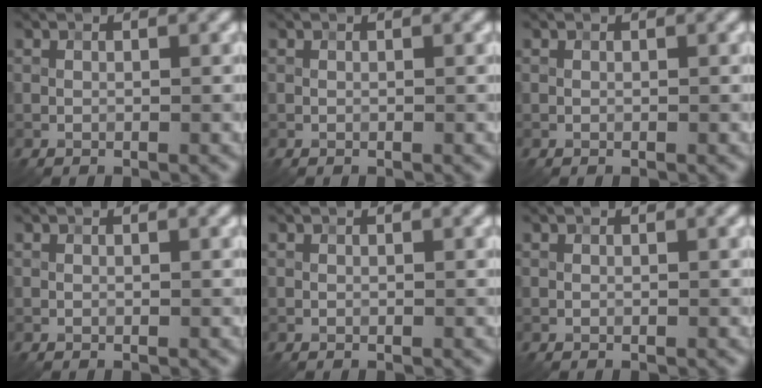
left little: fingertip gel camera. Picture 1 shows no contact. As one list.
[{"total": 0.0}, {"total": 0.0}, {"total": 0.0}, {"total": 0.0}, {"total": 0.0}]